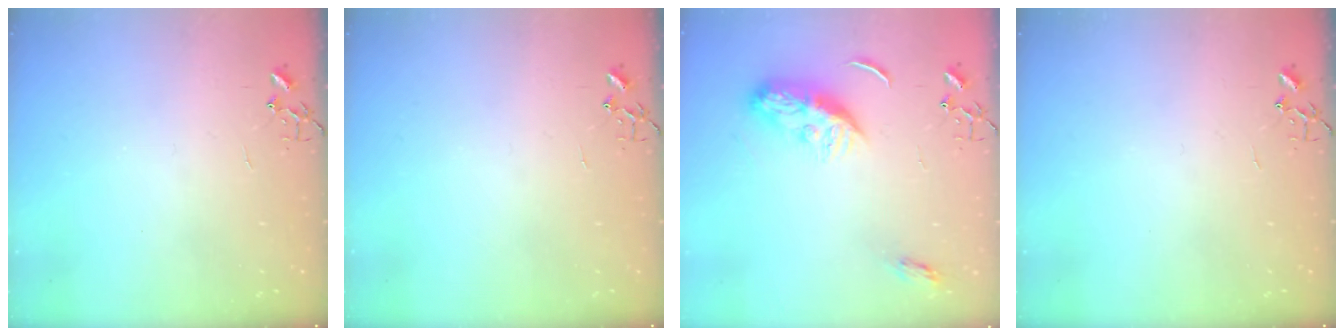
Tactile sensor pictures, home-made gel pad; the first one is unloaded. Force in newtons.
{"total": 0.0}
{"total": 11.2, "press": 11.2, "slide": 0.5}
{"total": 0.0}